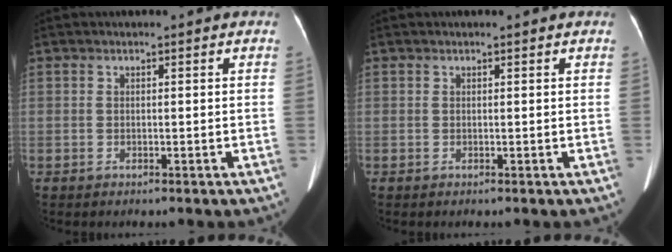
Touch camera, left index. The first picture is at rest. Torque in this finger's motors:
{"motor_torque": [-0.30, 0.41, -0.42, -0.01]}